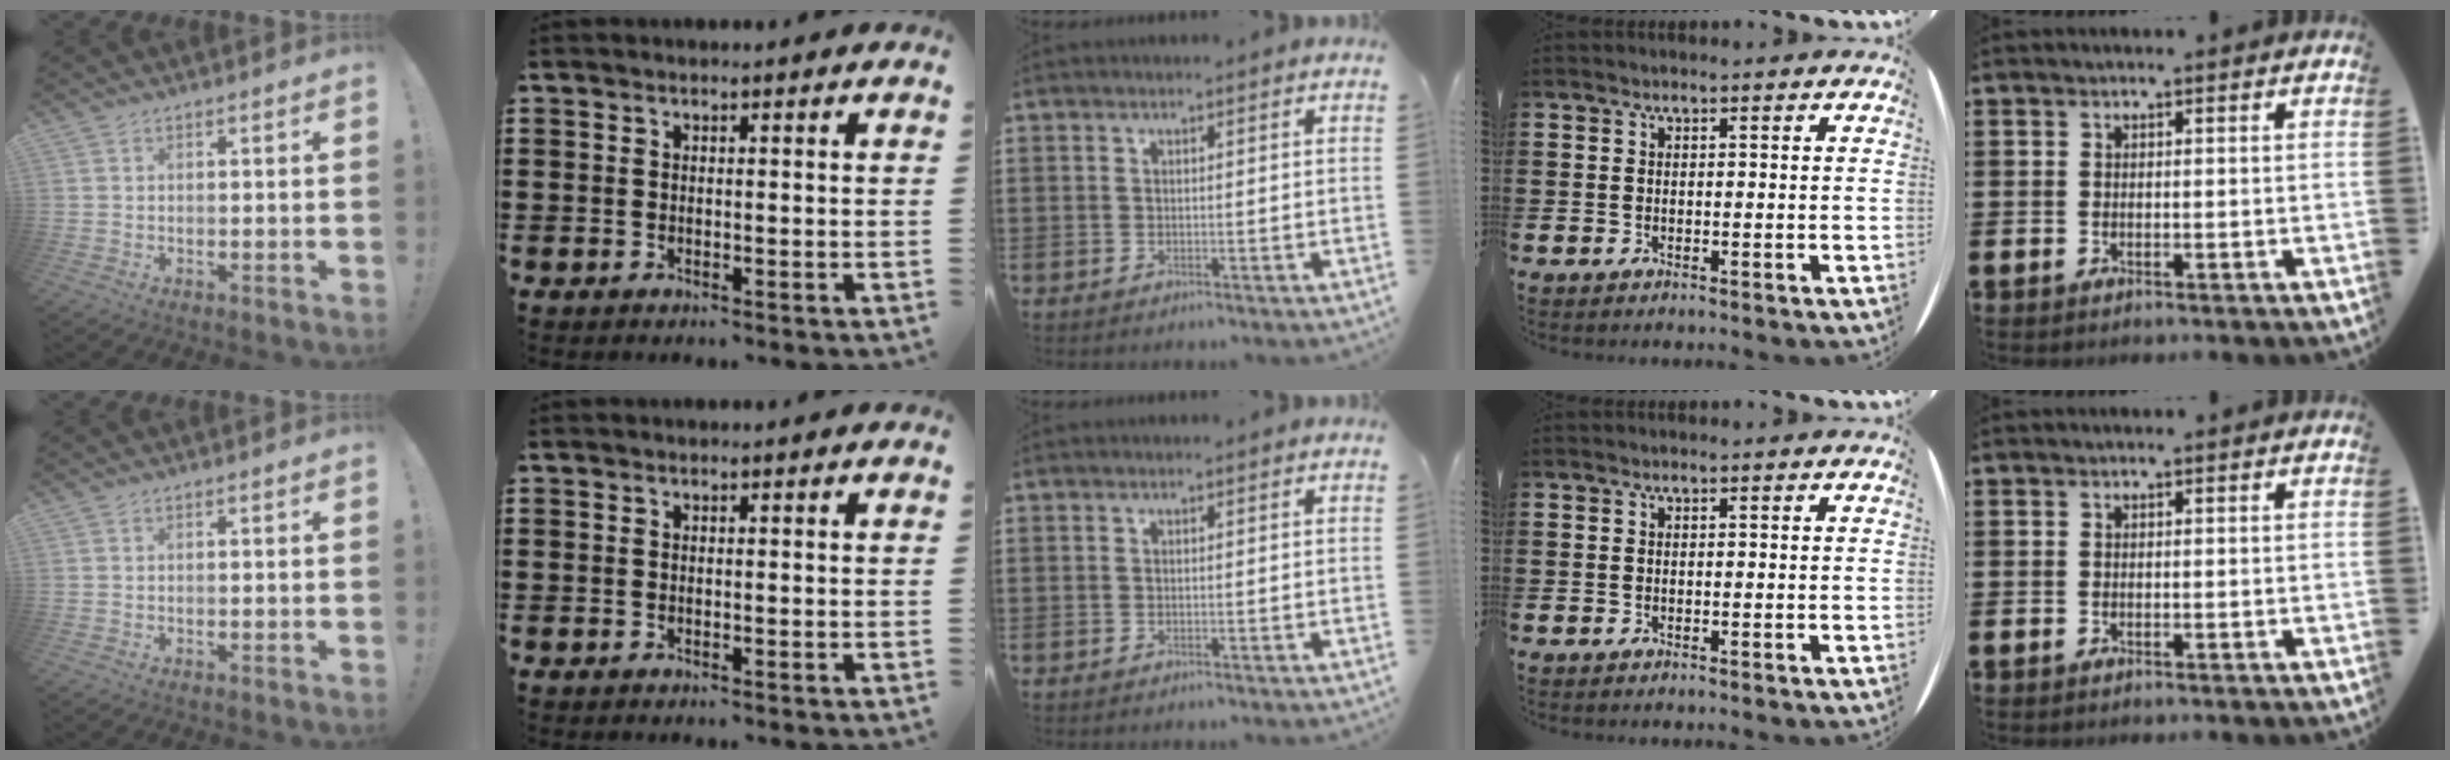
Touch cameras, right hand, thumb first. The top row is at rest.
{}